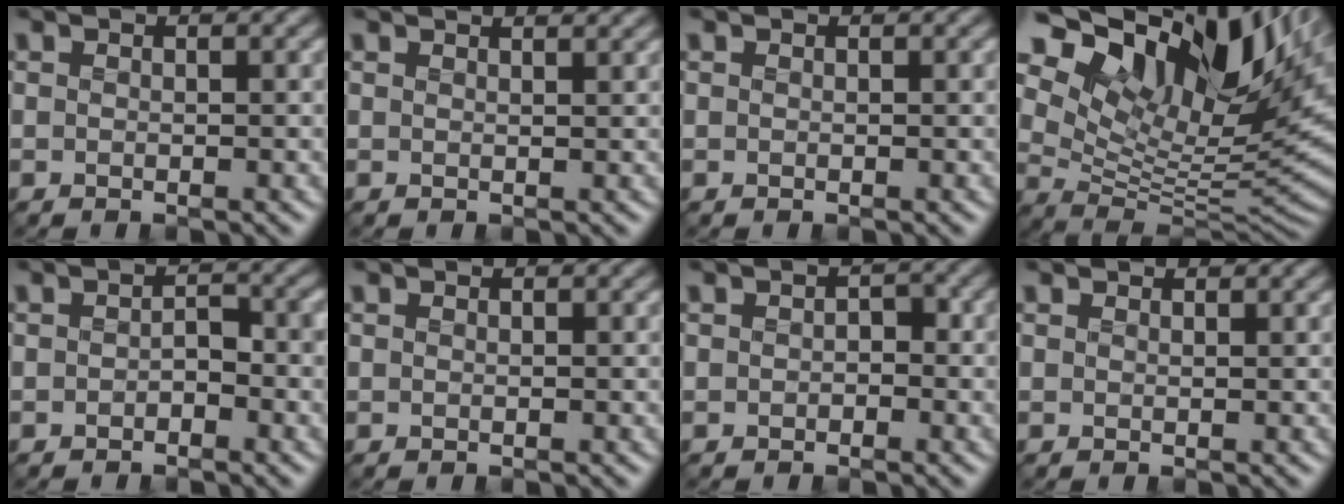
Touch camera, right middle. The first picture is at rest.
{"total": 2.6, "force": [2.2, 0.8, 1.1], "torque": [-0.005, 0.009, 0.008]}
{"total": 0.0}
{"total": 16.0, "force": [8.5, 8.2, 10.9], "torque": [-0.214, 0.030, 0.155]}
{"total": 1.6, "force": [-0.9, 1.0, 1.0], "torque": [-0.019, -0.001, -0.018]}
{"total": 0.0}
{"total": 1.3, "force": [-0.5, 1.0, 0.6], "torque": [-0.011, -0.003, -0.012]}
{"total": 0.9, "force": [0.8, 0.3, 0.1], "torque": [-0.007, -0.002, 0.012]}